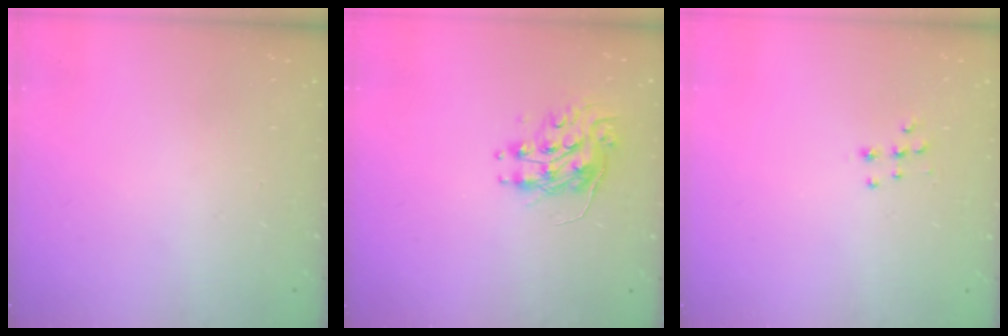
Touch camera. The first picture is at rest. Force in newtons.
{"total": 8.8, "press": 8.8, "slide": 0.3}
{"total": 6.8, "press": 6.8, "slide": 0.5}